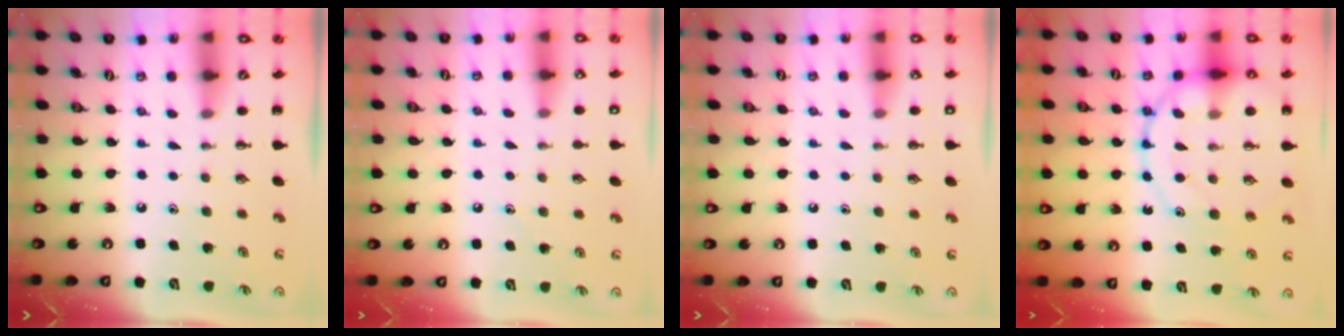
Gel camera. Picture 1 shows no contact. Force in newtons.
{"total": 5.3, "press": 5.1, "slide": 1.4}
{"total": 2.6, "press": 2.1, "slide": 1.6}
{"total": 18.7, "press": 18.6, "slide": 2.2}